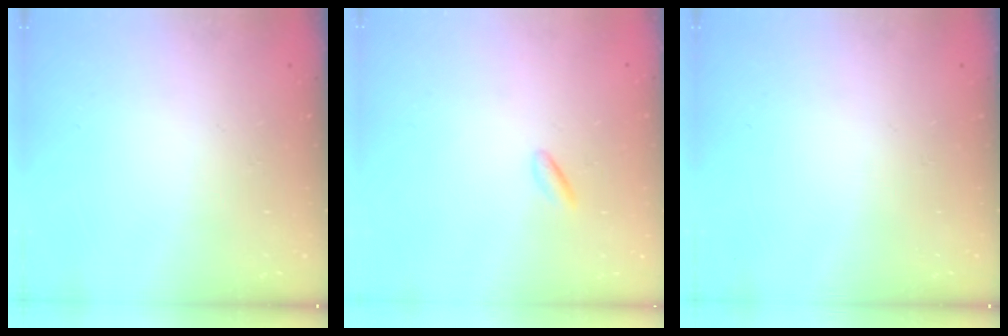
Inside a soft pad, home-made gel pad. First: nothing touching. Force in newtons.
{"total": 0.8, "press": 0.6, "slide": 0.5}
{"total": 0.0}